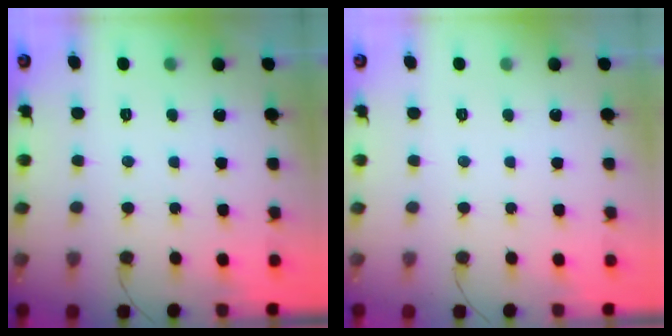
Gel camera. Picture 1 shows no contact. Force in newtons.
{"total": 0.0}